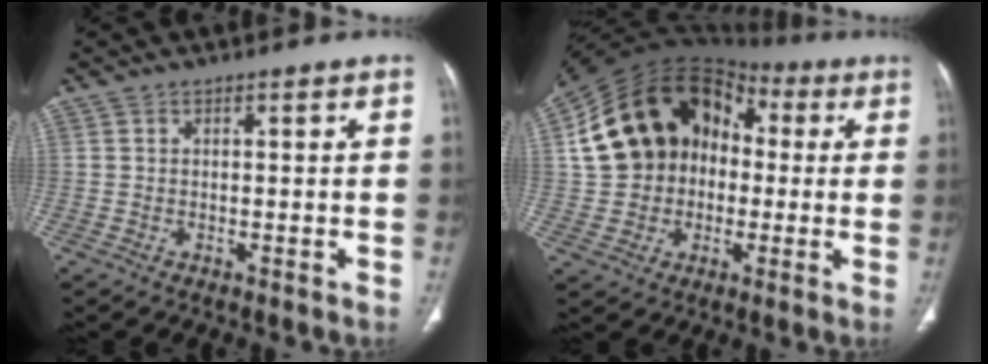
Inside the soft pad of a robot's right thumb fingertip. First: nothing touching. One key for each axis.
{"total": 19.1, "fx": 1.2, "fy": 15.6, "fz": 10.9, "tx": -0.167, "ty": 0.041, "tz": 0.020}